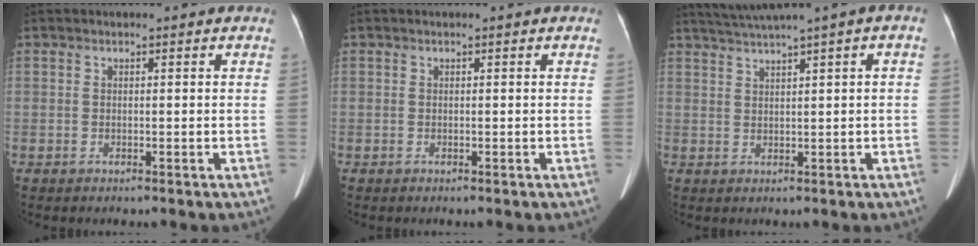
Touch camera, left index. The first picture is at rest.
{"total": 0.0}
{"total": 5.6, "force": [3.3, -0.6, 4.4], "torque": [-0.082, 0.025, 0.062]}